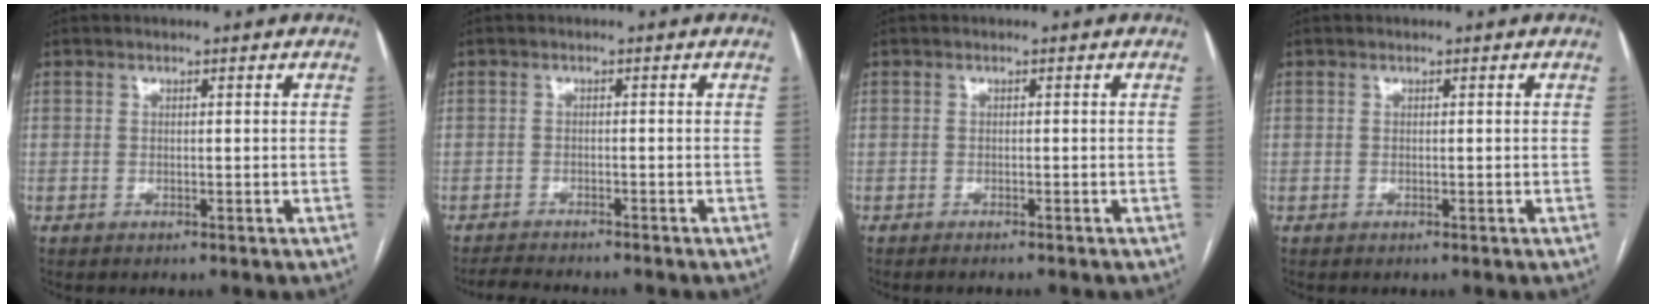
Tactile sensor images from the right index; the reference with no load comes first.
{"total": 4.1, "force": [-3.9, 0.2, 1.1], "torque": [-0.015, -0.016, -0.064]}
{"total": 2.6, "force": [-2.3, 0.2, 1.2], "torque": [-0.013, -0.003, -0.027]}
{"total": 0.0}